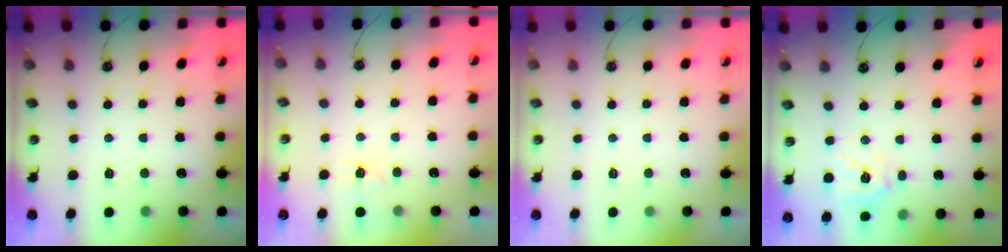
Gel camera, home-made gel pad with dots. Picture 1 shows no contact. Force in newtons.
{"total": 4.4, "press": 4.4, "slide": 0.5}
{"total": 0.0}
{"total": 13.2, "press": 13.0, "slide": 2.1}